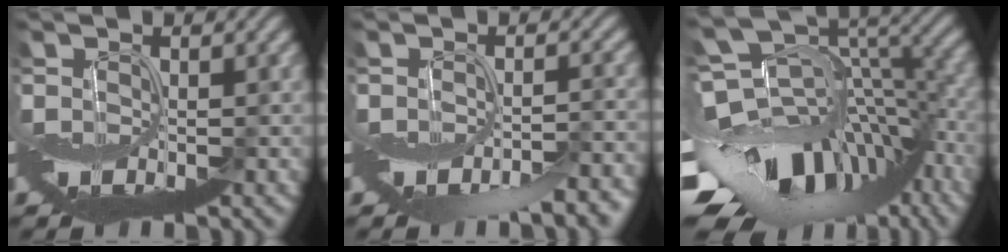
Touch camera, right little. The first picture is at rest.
{"total": 4.6, "force": [-2.9, 1.4, 3.3], "torque": [-0.049, -0.010, -0.042]}
{"total": 12.9, "force": [-6.5, 9.1, 6.5], "torque": [-0.132, 0.012, -0.096]}